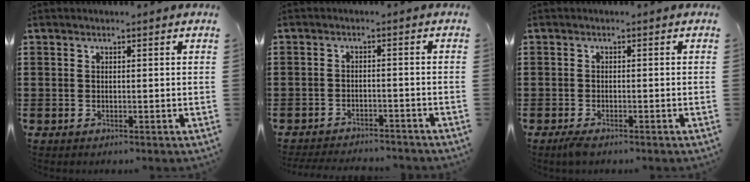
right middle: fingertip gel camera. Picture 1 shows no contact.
{"total": 3.0, "force": [-3.0, 0.2, 0.1], "torque": [-0.006, -0.002, -0.064]}
{"total": 1.3, "force": [-0.9, 0.3, 0.8], "torque": [-0.022, -0.006, -0.020]}